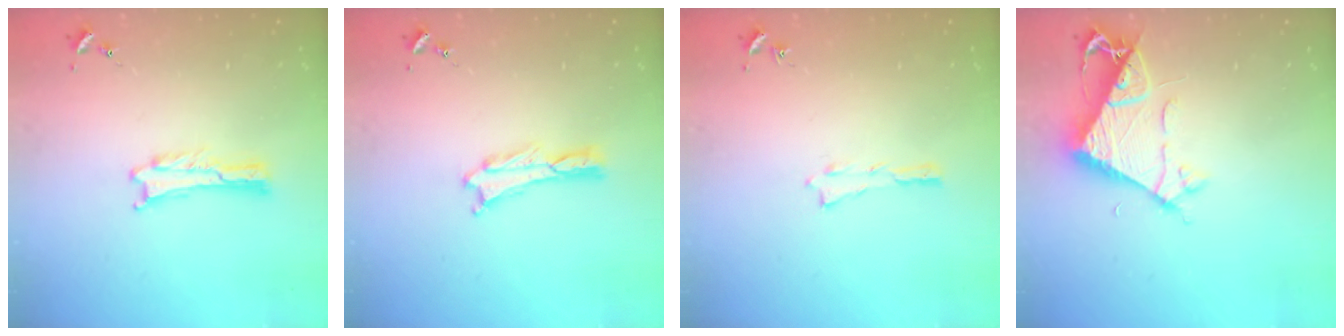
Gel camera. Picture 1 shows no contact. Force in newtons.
{"total": 0.0}
{"total": 0.0}
{"total": 7.9, "press": 7.9, "slide": 0.6}